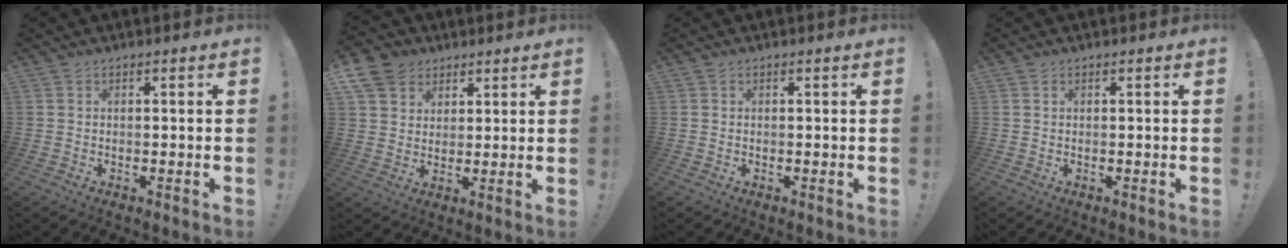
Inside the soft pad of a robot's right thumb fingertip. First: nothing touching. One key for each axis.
{"total": 9.0, "fx": 5.0, "fy": 7.0, "fz": 2.6, "tx": -0.043, "ty": -0.029, "tz": 0.101}
{"total": 0.0}
{"total": 0.0}